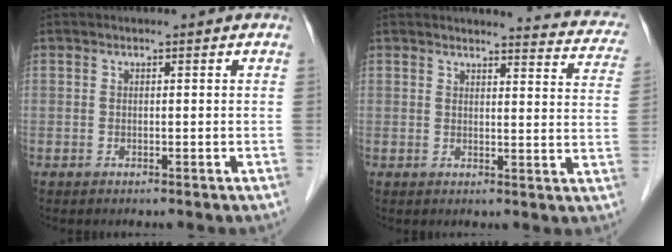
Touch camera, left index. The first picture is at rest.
{"total": 10.3, "force": [9.8, 1.8, 2.5], "torque": [-0.003, -0.042, 0.079]}